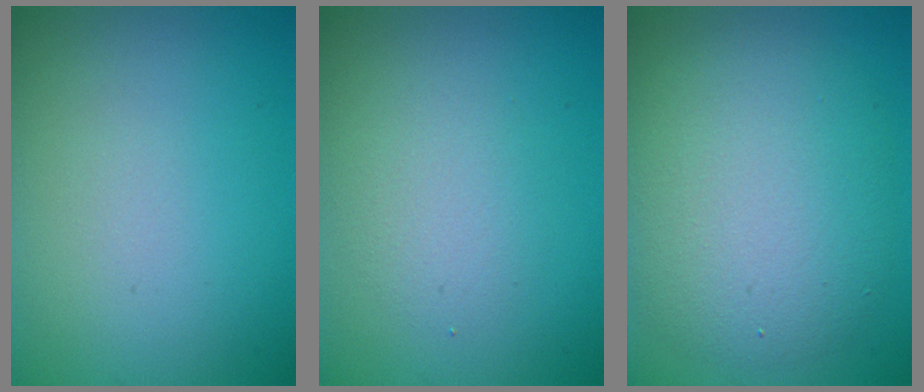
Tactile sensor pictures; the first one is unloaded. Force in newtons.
{"total": 2.2, "press": 2.1, "slide": 0.2}
{"total": 7.3, "press": 7.3, "slide": 0.5}